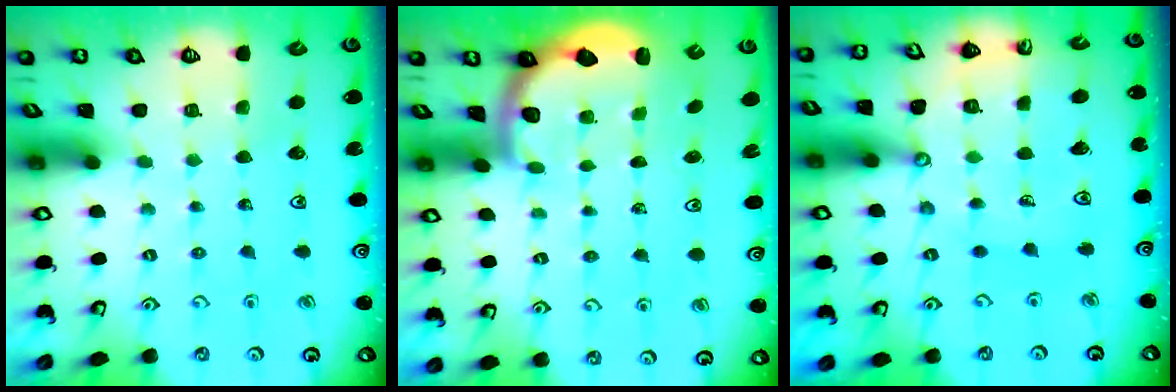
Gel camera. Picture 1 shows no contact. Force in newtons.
{"total": 2.4, "press": 1.7, "slide": 1.6}
{"total": 13.0, "press": 12.9, "slide": 1.7}